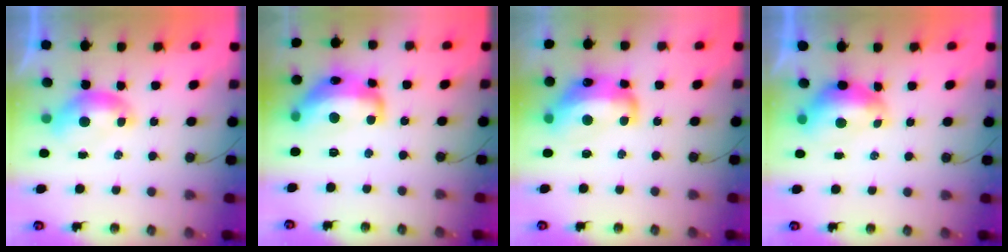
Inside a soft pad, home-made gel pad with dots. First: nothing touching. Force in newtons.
{"total": 11.0, "press": 10.9, "slide": 0.9}
{"total": 10.4, "press": 10.3, "slide": 1.2}
{"total": 1.6, "press": 1.5, "slide": 0.6}